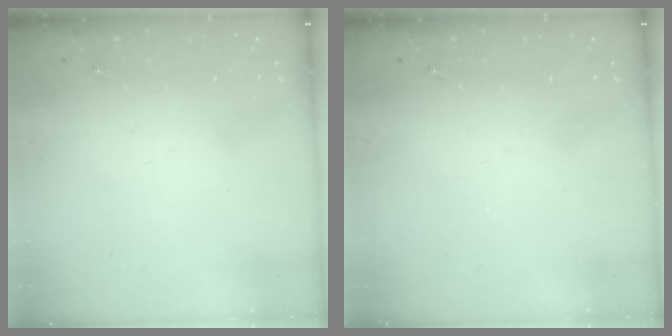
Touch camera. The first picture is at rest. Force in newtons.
{"total": 0.0}